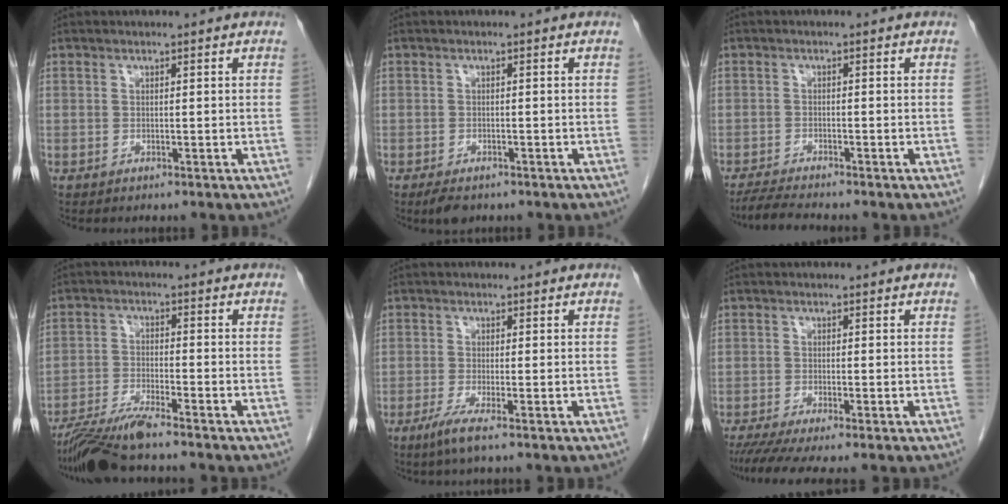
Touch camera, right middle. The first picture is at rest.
{"total": 2.9, "force": [-2.0, 1.3, 1.7], "torque": [-0.029, -0.004, -0.027]}
{"total": 3.9, "force": [-3.6, -0.5, 1.5], "torque": [-0.035, -0.020, -0.064]}
{"total": 7.7, "force": [-6.7, -0.7, 3.8], "torque": [-0.065, -0.026, -0.123]}
{"total": 3.1, "force": [-1.8, -0.2, 2.5], "torque": [-0.056, -0.012, -0.038]}
{"total": 5.9, "force": [-4.5, 0.0, 3.8], "torque": [-0.064, -0.017, -0.077]}